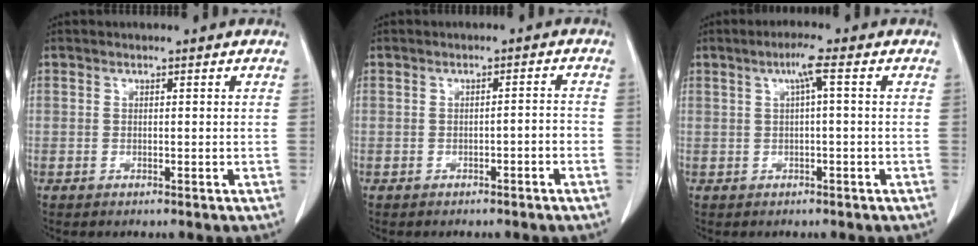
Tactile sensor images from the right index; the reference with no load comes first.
{"total": 1.5, "force": [-0.8, 0.4, 1.2], "torque": [-0.020, 0.007, -0.009]}
{"total": 3.0, "force": [0.8, -0.3, 2.9], "torque": [-0.055, 0.010, 0.014]}